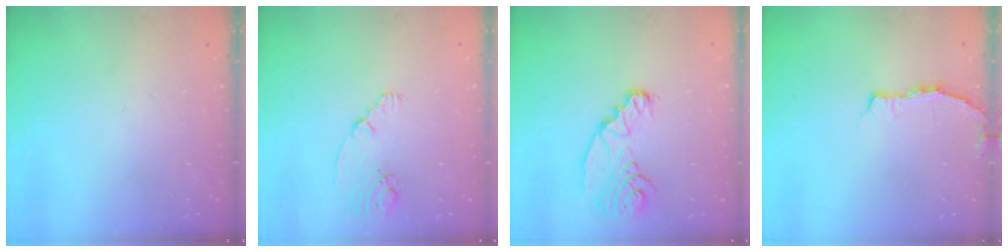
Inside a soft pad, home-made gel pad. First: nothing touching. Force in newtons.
{"total": 2.2, "press": 2.1, "slide": 0.6}
{"total": 10.3, "press": 10.1, "slide": 2.1}
{"total": 2.9, "press": 2.9, "slide": 0.5}